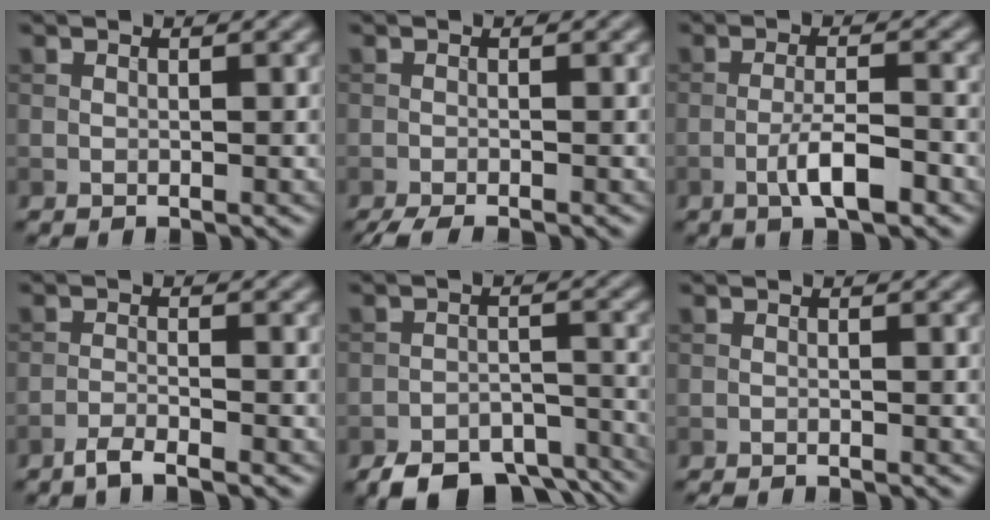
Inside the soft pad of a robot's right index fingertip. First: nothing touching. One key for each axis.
{"total": 2.8, "fx": -2.3, "fy": 0.4, "fz": 1.5, "tx": -0.024, "ty": -0.004, "tz": -0.044}
{"total": 4.1, "fx": -2.0, "fy": 0.9, "fz": 3.5, "tx": -0.066, "ty": 0.005, "tz": -0.039}
{"total": 2.3, "fx": -1.8, "fy": 0.3, "fz": 1.3, "tx": -0.025, "ty": 0.000, "tz": -0.041}
{"total": 7.8, "fx": -6.3, "fy": 3.2, "fz": 3.3, "tx": -0.048, "ty": -0.013, "tz": -0.101}
{"total": 0.9, "fx": -0.8, "fy": 0.1, "fz": 0.3, "tx": 0.002, "ty": 0.000, "tz": -0.015}